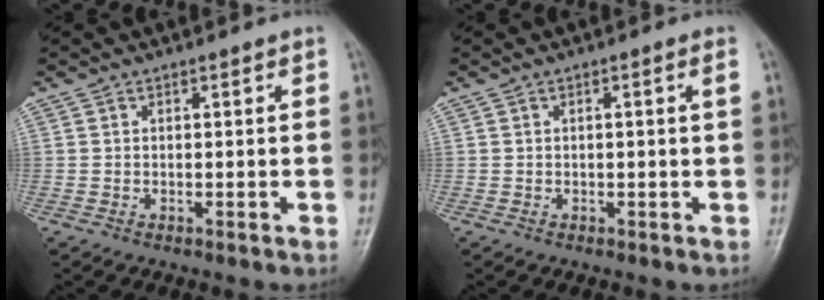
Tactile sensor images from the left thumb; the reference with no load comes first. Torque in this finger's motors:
{"motor_torque": [0.05, -0.18, 0.01, 0.03, 0.02]}